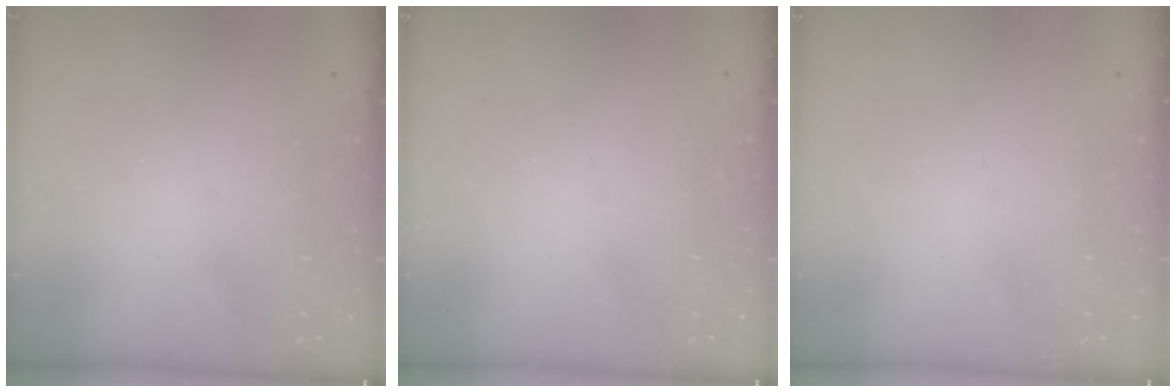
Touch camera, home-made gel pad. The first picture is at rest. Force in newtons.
{"total": 0.0}
{"total": 0.0}